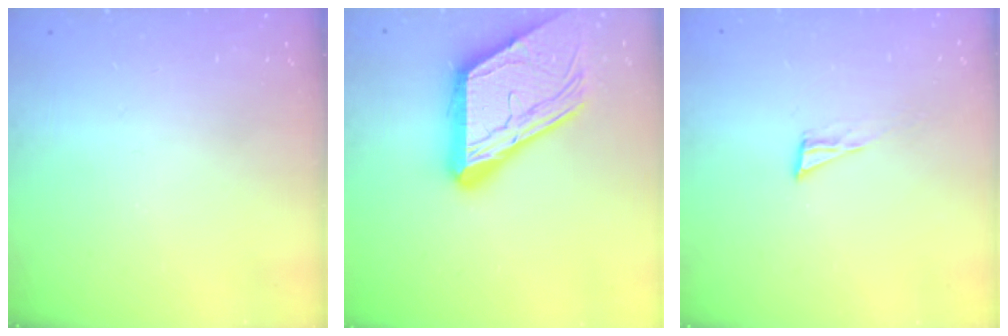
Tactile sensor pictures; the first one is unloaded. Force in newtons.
{"total": 18.5, "press": 18.4, "slide": 1.9}
{"total": 4.8, "press": 4.7, "slide": 0.6}